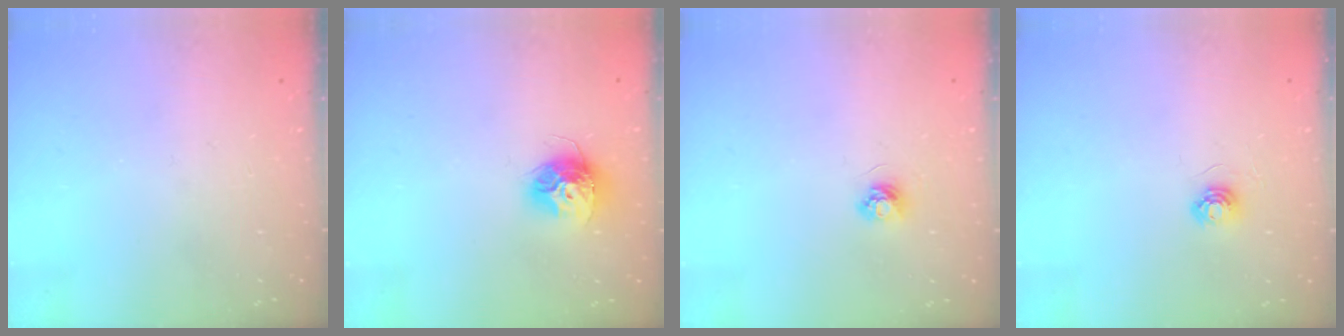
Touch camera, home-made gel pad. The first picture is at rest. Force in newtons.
{"total": 11.3, "press": 11.3, "slide": 1.0}
{"total": 3.6, "press": 3.6, "slide": 0.4}
{"total": 4.7, "press": 4.7, "slide": 0.3}